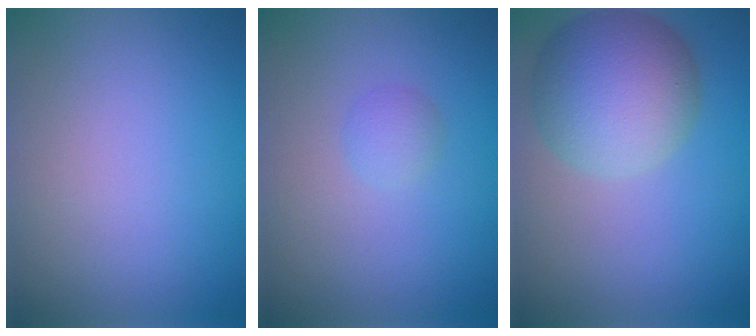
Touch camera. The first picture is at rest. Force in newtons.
{"total": 1.3, "press": 1.3, "slide": 0.1}
{"total": 7.9, "press": 7.9, "slide": 0.6}